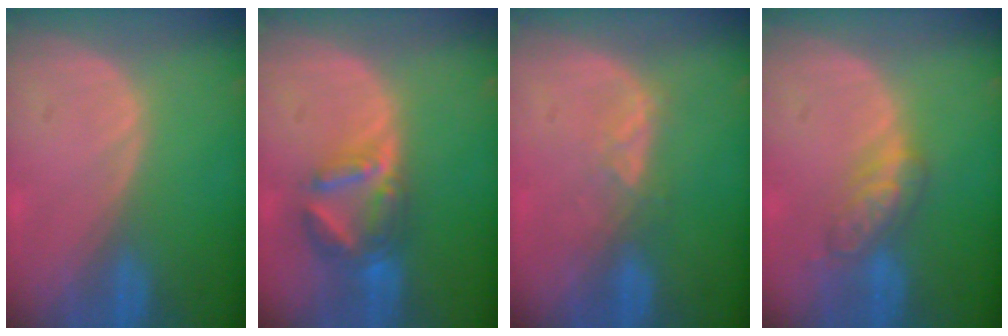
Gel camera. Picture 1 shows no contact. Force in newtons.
{"total": 7.1, "press": 6.2, "slide": 3.6}
{"total": 2.6, "press": 2.5, "slide": 0.8}
{"total": 5.2, "press": 5.1, "slide": 1.0}